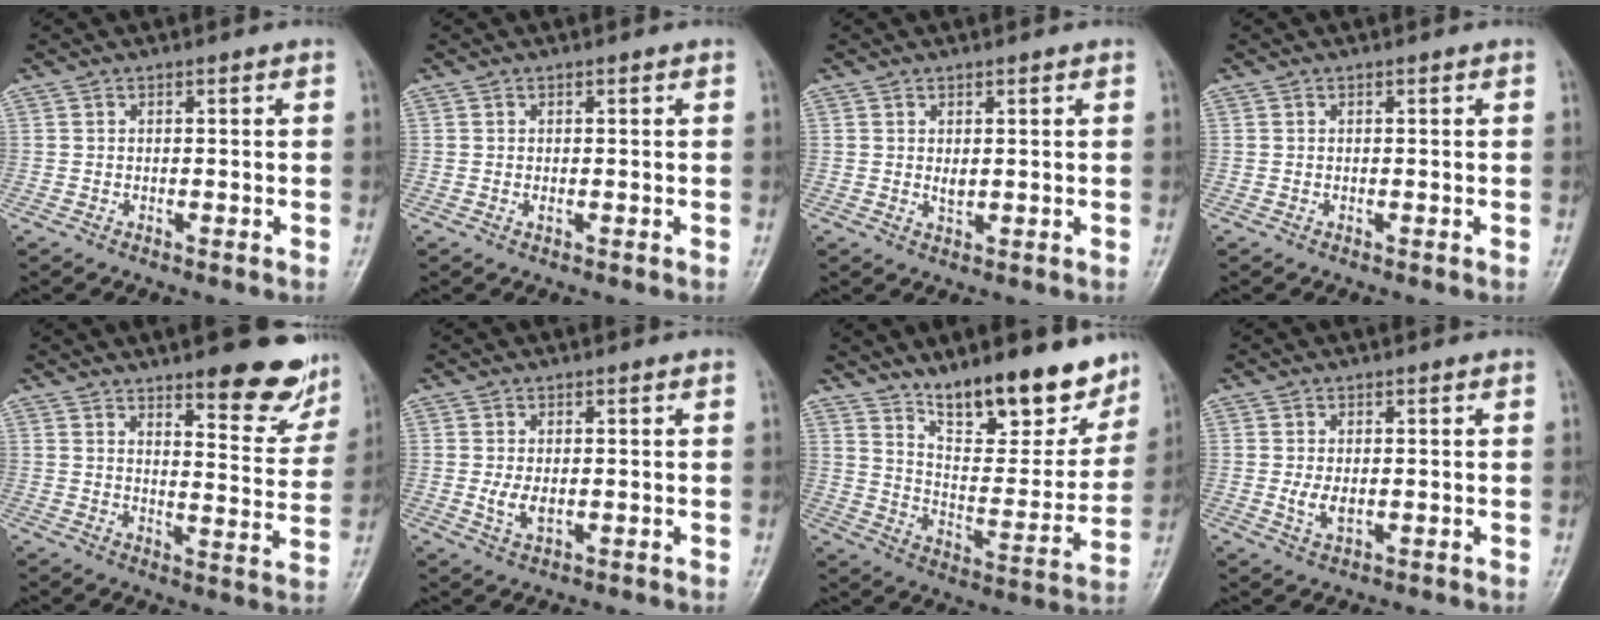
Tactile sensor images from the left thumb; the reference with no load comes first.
{"total": 0.8, "force": [0.2, 0.3, 0.7], "torque": [-0.010, -0.001, 0.004]}
{"total": 2.0, "force": [0.7, 1.0, 1.6], "torque": [-0.025, -0.007, 0.013]}
{"total": 0.0}
{"total": 13.4, "force": [9.6, 3.8, 8.5], "torque": [-0.069, -0.066, 0.127]}
{"total": 3.3, "force": [0.1, 1.9, 2.7], "torque": [-0.052, -0.009, 0.007]}
{"total": 19.4, "force": [14.3, 7.0, 11.0], "torque": [-0.114, -0.094, 0.229]}
{"total": 3.2, "force": [0.1, 1.8, 2.6], "torque": [-0.049, -0.009, 0.007]}